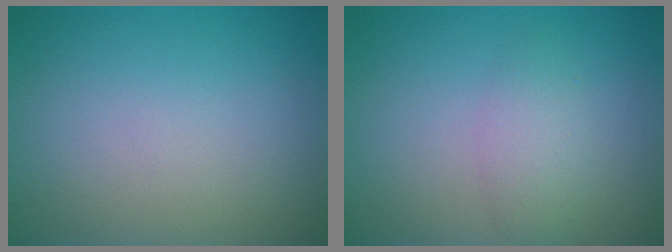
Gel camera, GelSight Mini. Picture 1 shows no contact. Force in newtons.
{"total": 2.1, "press": 2.1, "slide": 0.0}